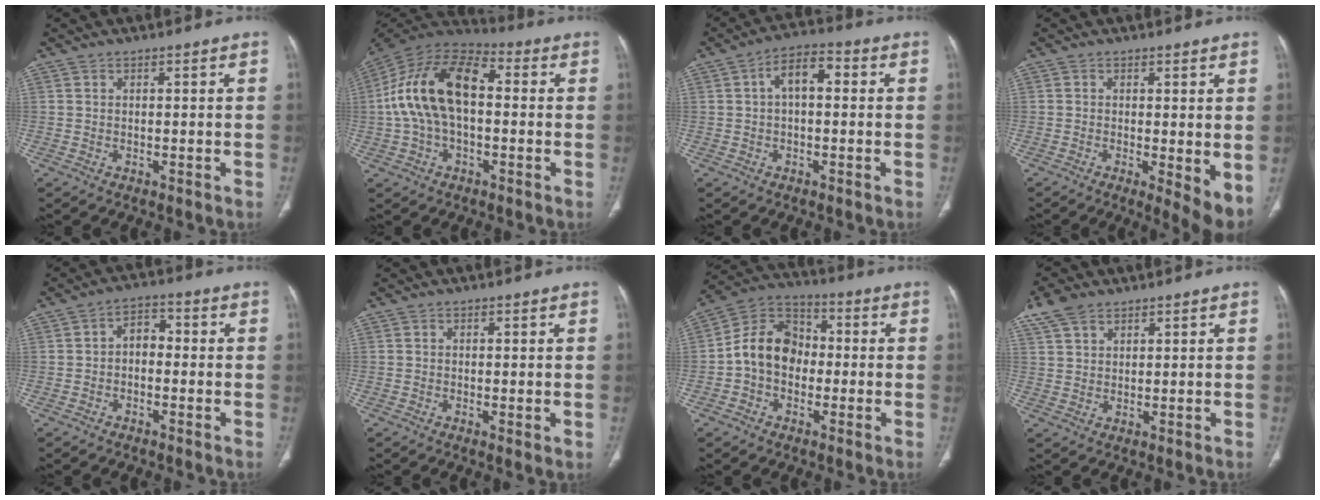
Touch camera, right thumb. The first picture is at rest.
{"total": 17.6, "force": [0.7, 10.0, 14.4], "torque": [-0.272, 0.043, 0.005]}
{"total": 6.6, "force": [0.8, 3.6, 5.5], "torque": [-0.083, 0.025, 0.004]}
{"total": 5.8, "force": [-0.5, 1.6, 5.6], "torque": [-0.084, -0.019, -0.008]}
{"total": 4.4, "force": [-0.7, 3.1, 3.1], "torque": [-0.037, 0.024, -0.024]}
{"total": 1.1, "force": [0.0, 0.2, 1.0], "torque": [-0.023, -0.007, -0.002]}
{"total": 11.2, "force": [-1.3, 8.8, 6.8], "torque": [-0.101, 0.039, -0.038]}
{"total": 5.9, "force": [4.1, 3.2, 2.8], "torque": [-0.055, 0.002, 0.088]}